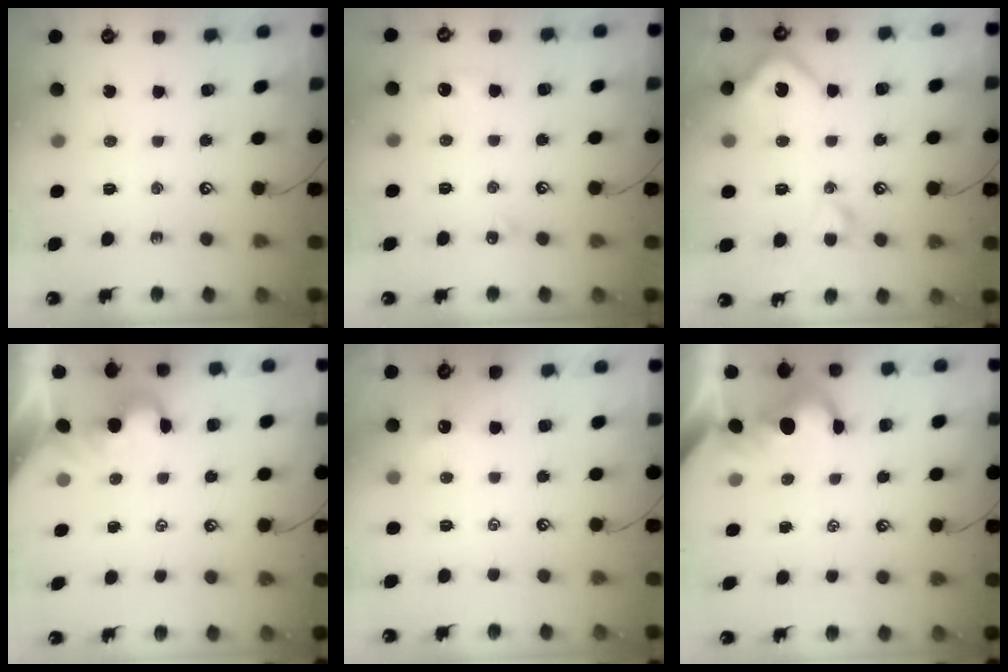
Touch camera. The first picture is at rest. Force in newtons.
{"total": 3.4, "press": 3.4, "slide": 0.6}
{"total": 10.7, "press": 10.6, "slide": 1.3}
{"total": 1.1, "press": 1.1, "slide": 0.3}
{"total": 1.0, "press": 0.9, "slide": 0.4}
{"total": 1.2, "press": 0.9, "slide": 0.8}